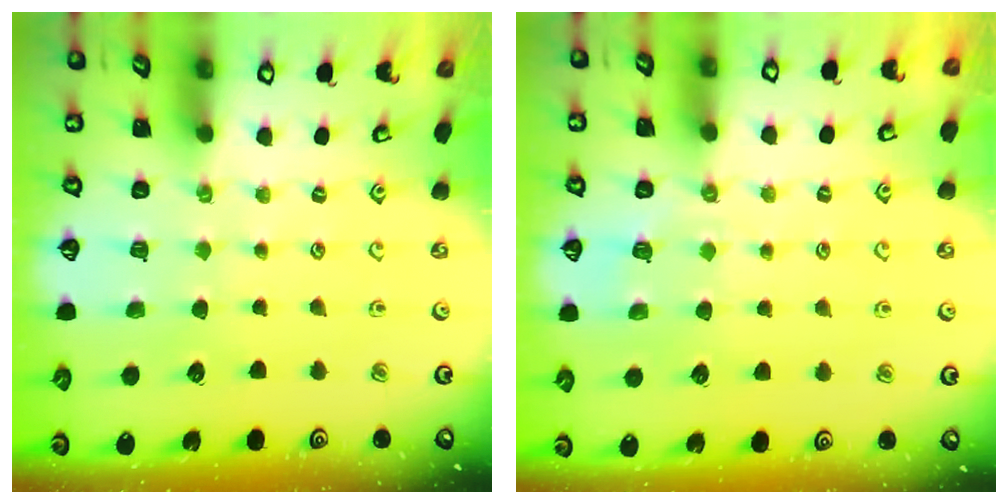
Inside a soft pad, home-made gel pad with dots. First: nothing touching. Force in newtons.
{"total": 2.8, "press": 2.5, "slide": 1.3}